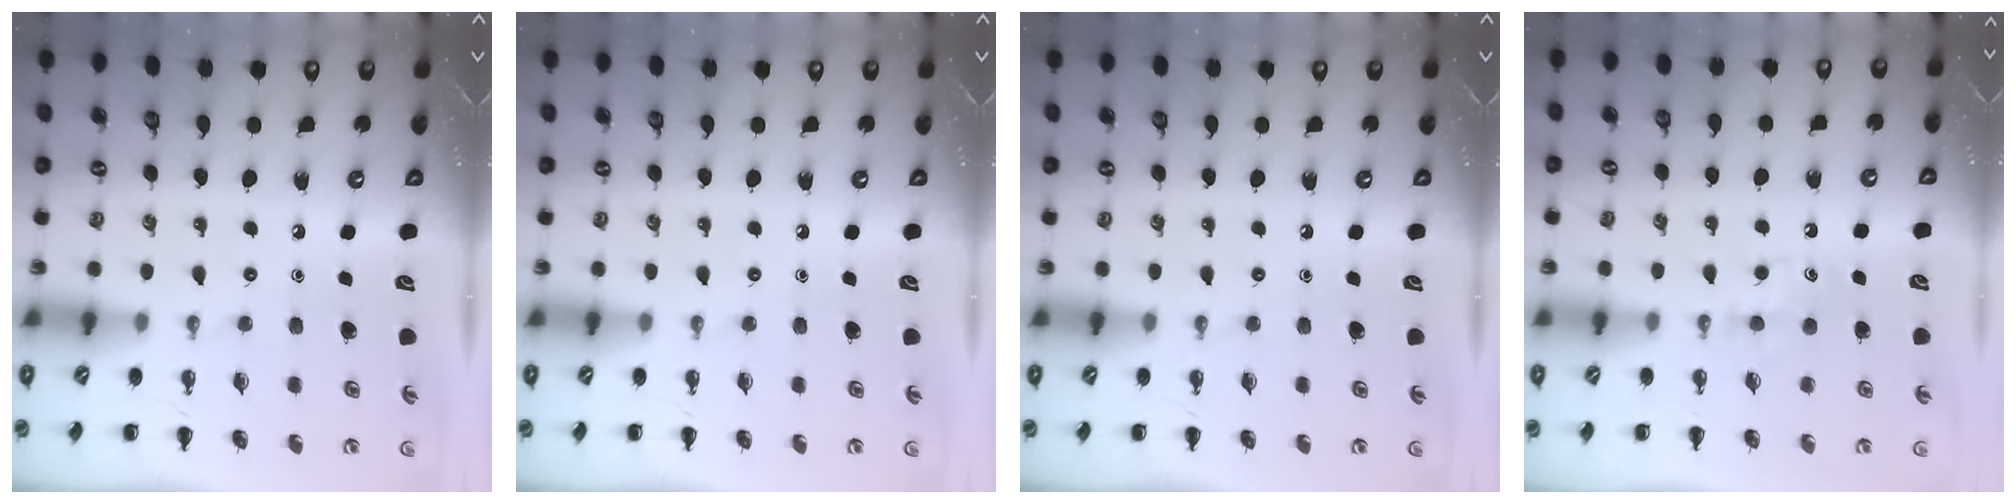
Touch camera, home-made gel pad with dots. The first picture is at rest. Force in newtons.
{"total": 0.0}
{"total": 0.0}
{"total": 5.6, "press": 5.3, "slide": 1.7}